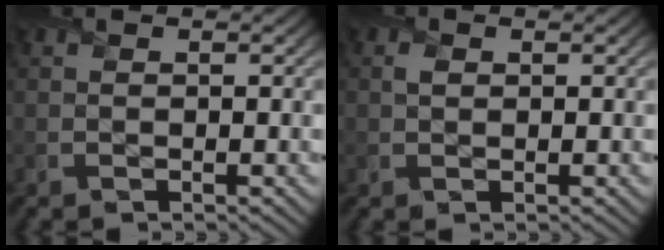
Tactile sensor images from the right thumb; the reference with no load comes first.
{"total": 0.7, "force": [0.2, 0.6, 0.2], "torque": [-0.004, -0.004, 0.005]}